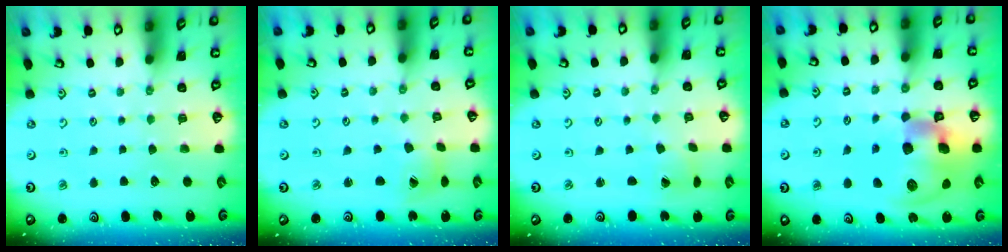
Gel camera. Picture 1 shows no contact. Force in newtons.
{"total": 4.2, "press": 4.1, "slide": 0.5}
{"total": 1.7, "press": 1.7, "slide": 0.1}
{"total": 20.9, "press": 20.6, "slide": 3.6}